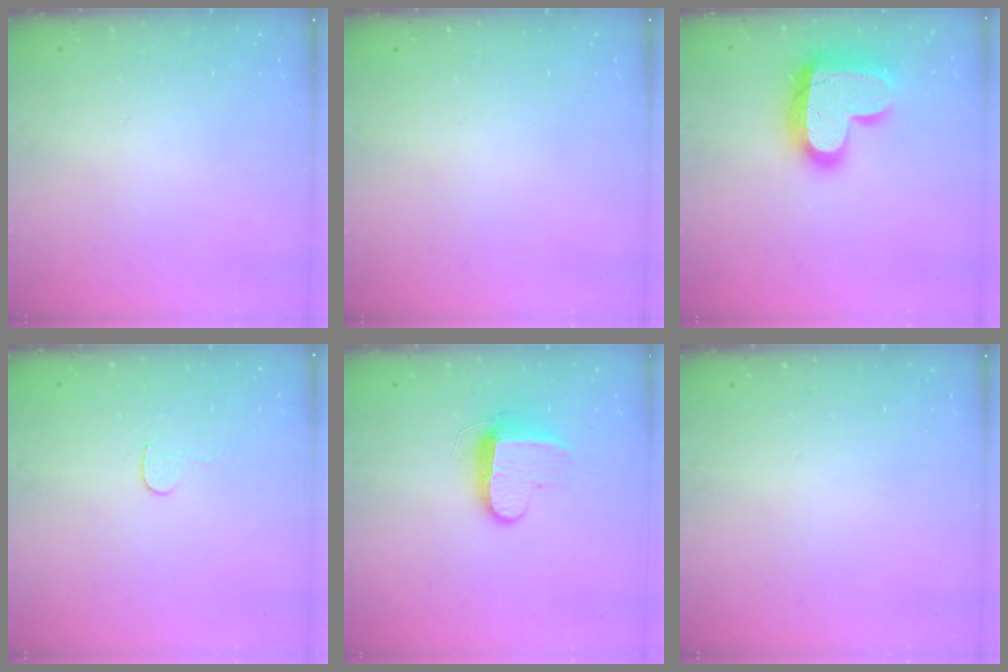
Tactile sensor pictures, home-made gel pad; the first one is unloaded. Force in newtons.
{"total": 0.0}
{"total": 22.1, "press": 22.0, "slide": 1.5}
{"total": 4.1, "press": 4.1, "slide": 0.3}
{"total": 10.5, "press": 10.4, "slide": 1.0}
{"total": 0.0}